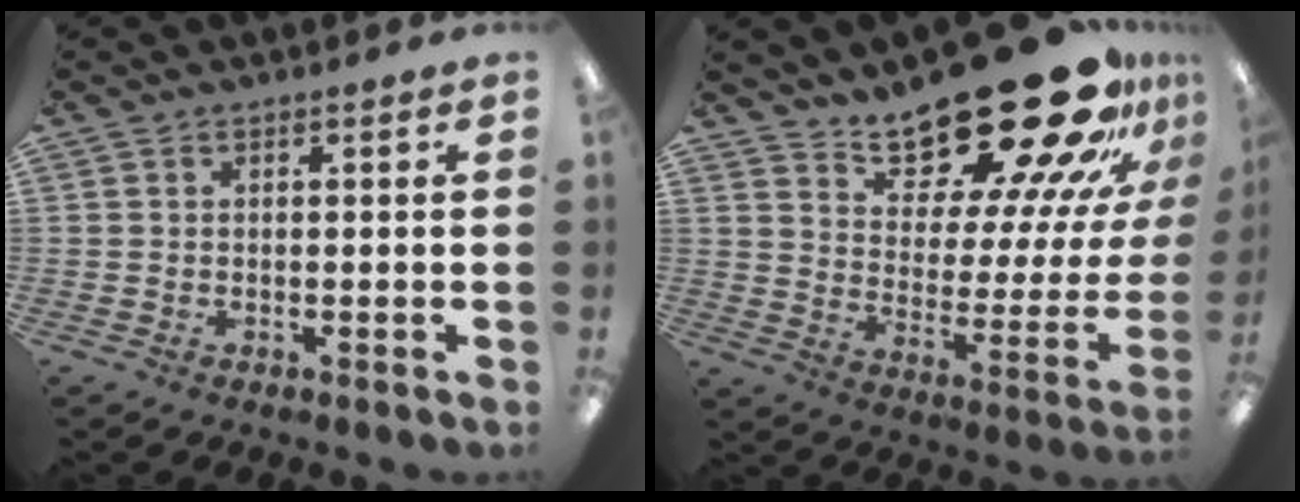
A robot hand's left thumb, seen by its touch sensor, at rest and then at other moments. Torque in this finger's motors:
{"motor_torque": [0.52, 0.64, 1.43, -1.34, 0.04]}